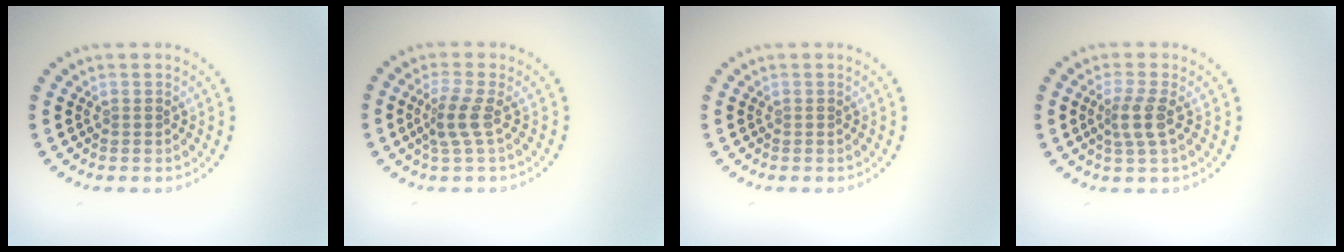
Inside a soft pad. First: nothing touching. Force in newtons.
{"total": 2.3, "press": 1.8, "slide": 1.5}
{"total": 0.0}
{"total": 2.3, "press": 1.9, "slide": 1.3}